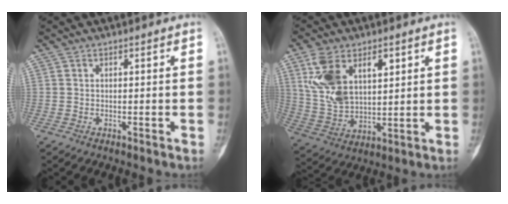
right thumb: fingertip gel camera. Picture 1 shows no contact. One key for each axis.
{"total": 13.5, "fx": 5.3, "fy": 8.0, "fz": 9.5, "tx": -0.172, "ty": -0.013, "tz": 0.115}